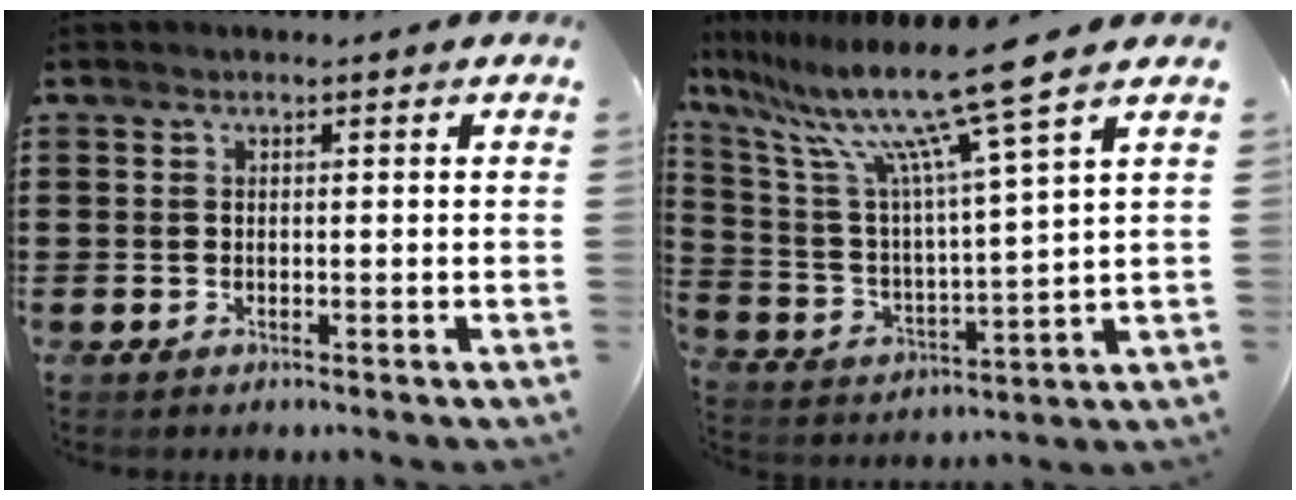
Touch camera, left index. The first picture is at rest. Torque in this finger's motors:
{"motor_torque": [0.78, -1.36, 1.05, 0.21]}